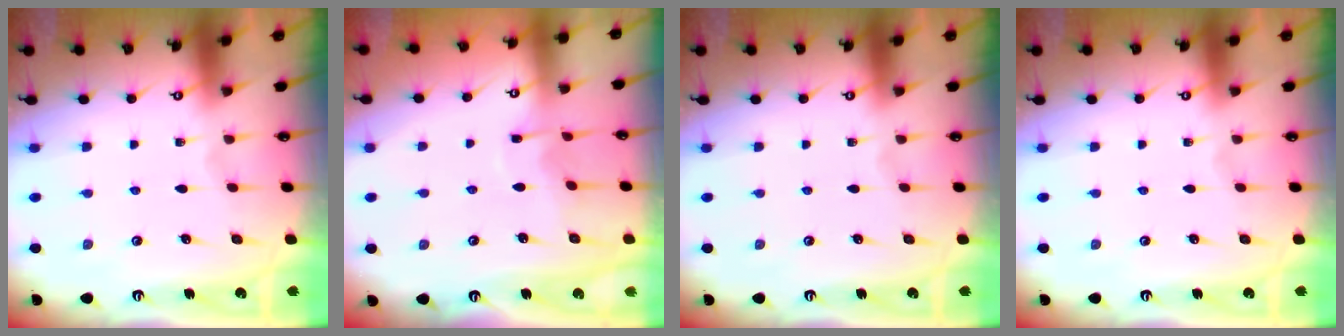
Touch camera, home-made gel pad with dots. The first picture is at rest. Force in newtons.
{"total": 3.3, "press": 3.3, "slide": 0.2}
{"total": 0.0}
{"total": 0.0}